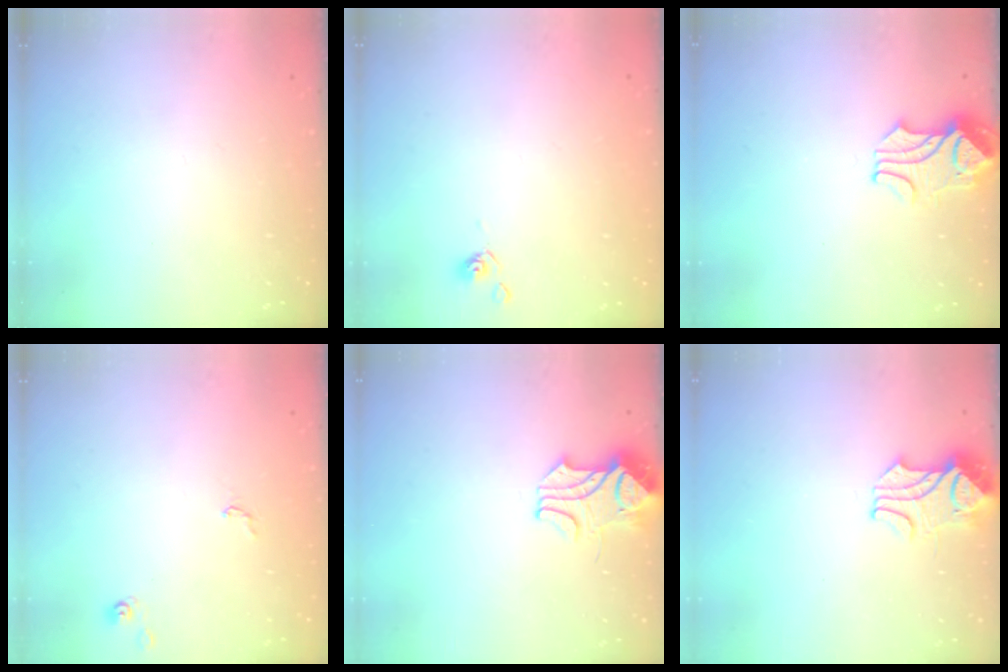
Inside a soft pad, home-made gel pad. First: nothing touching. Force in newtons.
{"total": 2.4, "press": 2.4, "slide": 0.3}
{"total": 2.1, "press": 2.0, "slide": 0.7}
{"total": 1.9, "press": 1.9, "slide": 0.2}
{"total": 2.5, "press": 2.4, "slide": 0.9}
{"total": 2.1, "press": 2.0, "slide": 0.7}